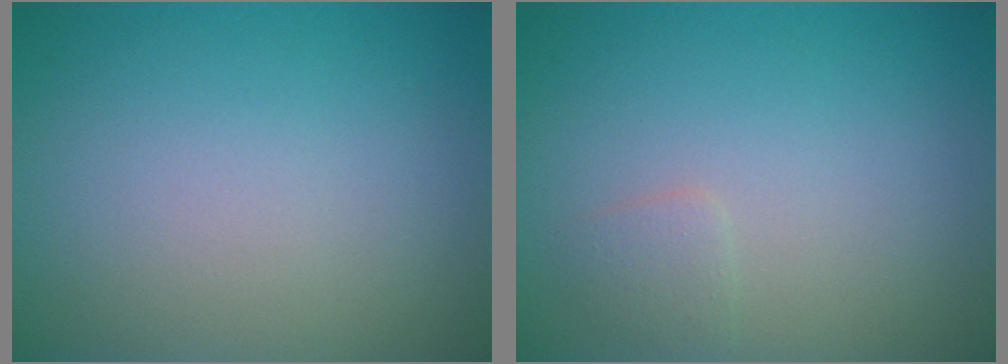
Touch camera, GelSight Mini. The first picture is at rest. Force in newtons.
{"total": 1.0, "press": 1.0, "slide": 0.0}